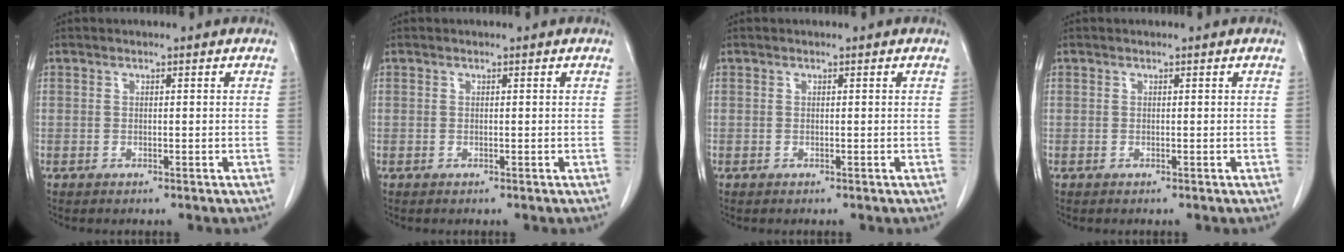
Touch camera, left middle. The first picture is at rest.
{"total": 0.0}
{"total": 0.0}
{"total": 0.0}